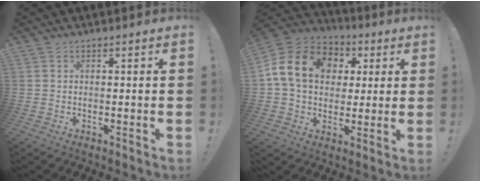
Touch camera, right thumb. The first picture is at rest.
{"total": 16.9, "force": [4.3, 12.8, 10.2], "torque": [-0.164, 0.007, 0.083]}